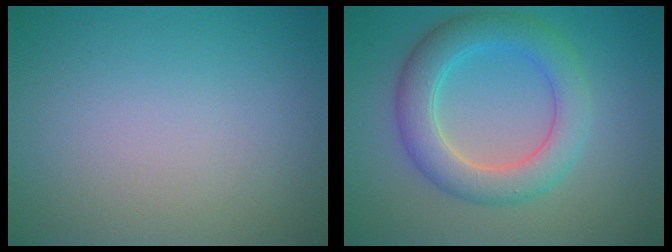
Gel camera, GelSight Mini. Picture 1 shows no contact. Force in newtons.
{"total": 5.4, "press": 5.4, "slide": 0.2}